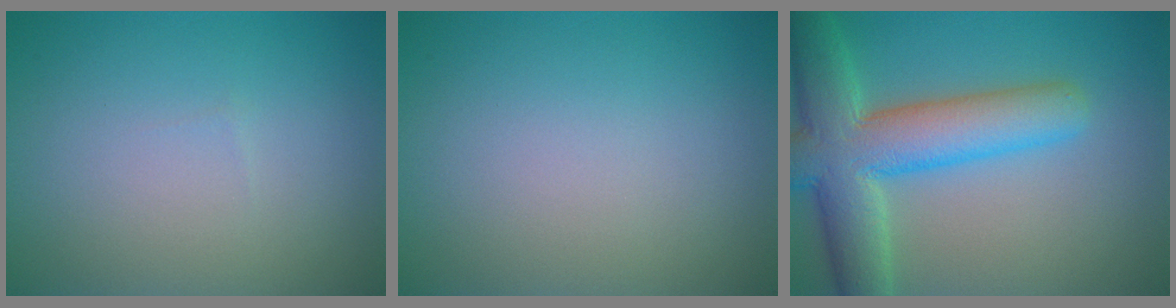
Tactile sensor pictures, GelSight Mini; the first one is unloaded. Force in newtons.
{"total": 0.0}
{"total": 9.4, "press": 9.4, "slide": 0.8}